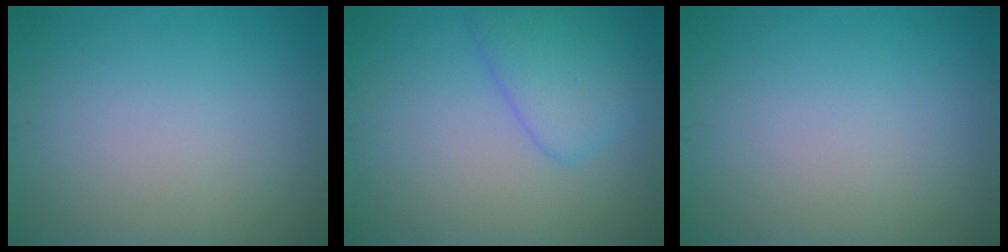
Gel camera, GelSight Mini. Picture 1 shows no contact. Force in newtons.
{"total": 3.6, "press": 3.6, "slide": 0.2}
{"total": 0.0}